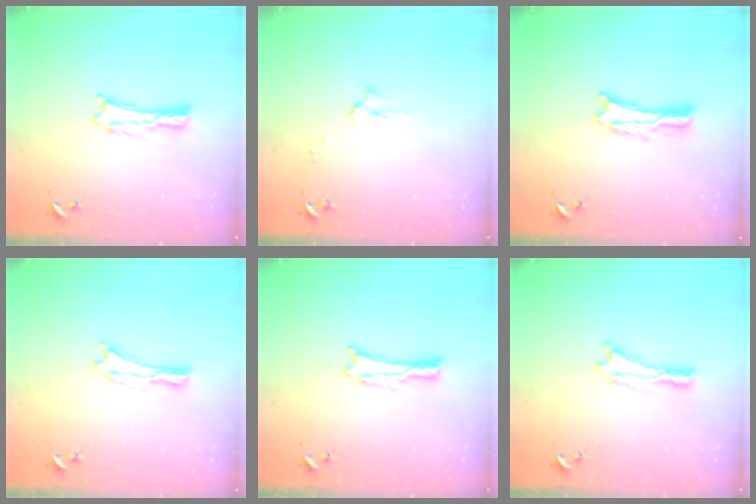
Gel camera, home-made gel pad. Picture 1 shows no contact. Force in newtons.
{"total": 2.6, "press": 2.6, "slide": 0.3}
{"total": 1.0, "press": 1.0, "slide": 0.2}
{"total": 0.0}
{"total": 0.0}
{"total": 0.0}